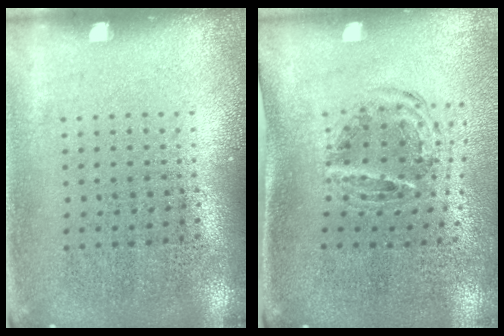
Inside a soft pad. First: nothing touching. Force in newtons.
{"total": 1.1, "press": 1.0, "slide": 0.5}